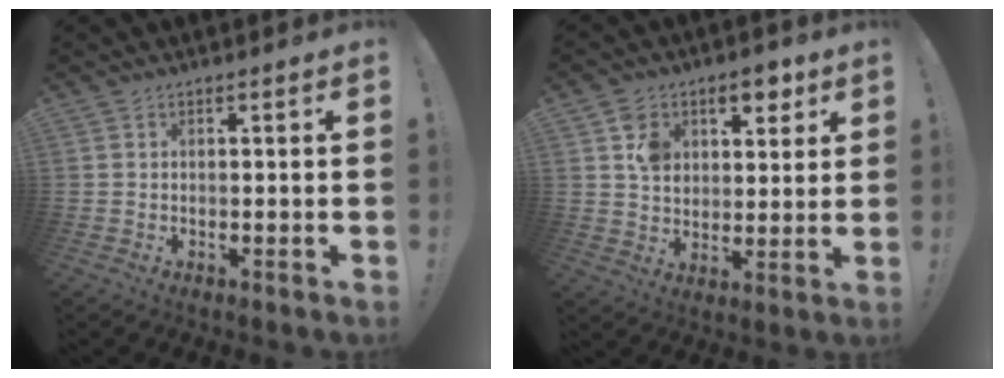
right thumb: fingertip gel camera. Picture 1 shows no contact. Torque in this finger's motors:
{"motor_torque": [0.74, 2.33, 0.21, 0.04, 0.02]}